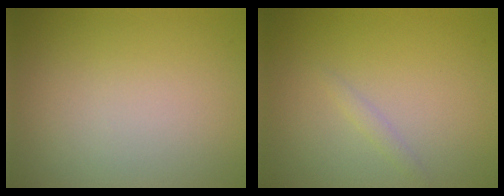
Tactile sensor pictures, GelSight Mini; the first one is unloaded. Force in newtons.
{"total": 0.7, "press": 0.7, "slide": 0.0}